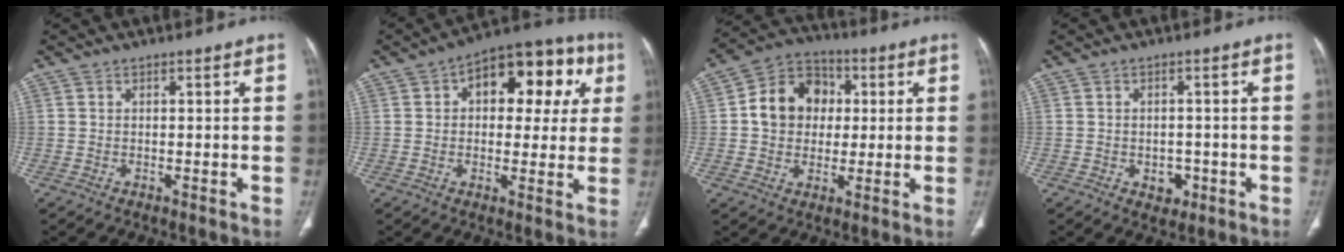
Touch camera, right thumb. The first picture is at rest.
{"total": 16.8, "force": [5.0, 9.6, 12.9], "torque": [-0.117, 0.026, 0.060]}
{"total": 12.0, "force": [1.3, 10.0, 6.6], "torque": [-0.077, 0.018, 0.013]}
{"total": 3.2, "force": [-1.2, 2.4, 1.7], "torque": [-0.007, 0.005, -0.009]}